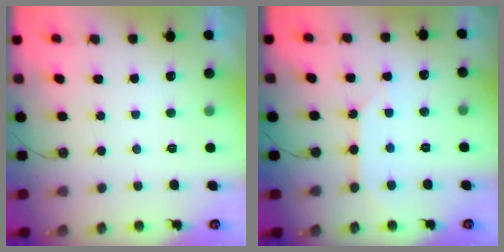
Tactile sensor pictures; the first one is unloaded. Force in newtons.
{"total": 6.7, "press": 6.6, "slide": 0.8}